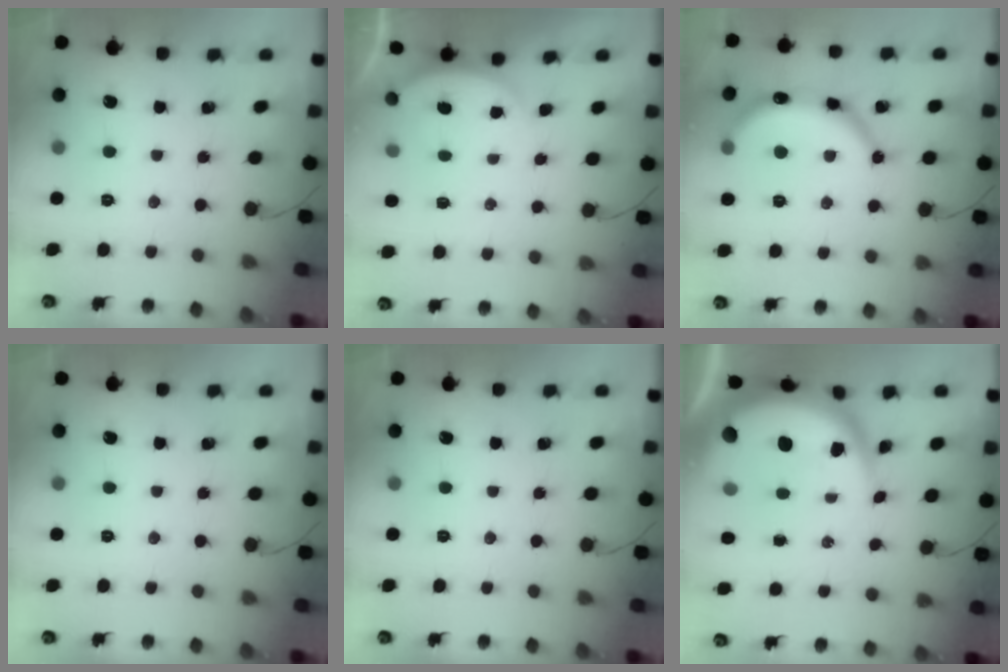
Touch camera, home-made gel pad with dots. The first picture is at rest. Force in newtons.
{"total": 2.4, "press": 2.4, "slide": 0.6}
{"total": 13.4, "press": 13.1, "slide": 2.5}
{"total": 0.0}
{"total": 0.0}
{"total": 12.7, "press": 12.7, "slide": 1.0}